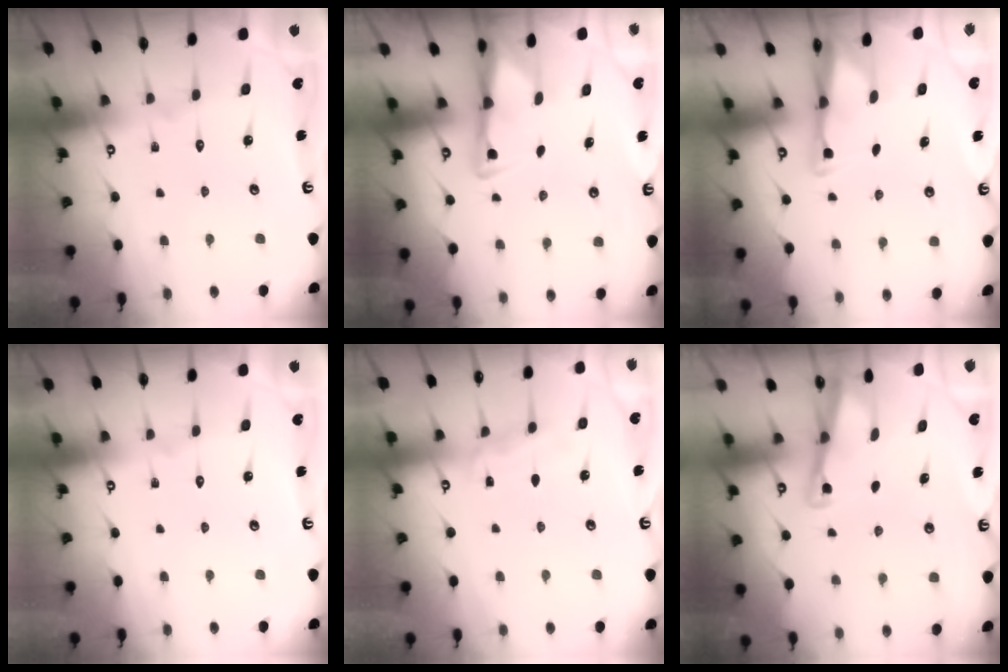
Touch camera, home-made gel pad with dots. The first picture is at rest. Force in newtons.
{"total": 2.9, "press": 2.9, "slide": 0.5}
{"total": 2.9, "press": 2.9, "slide": 0.4}
{"total": 0.0}
{"total": 5.1, "press": 5.0, "slide": 0.6}
{"total": 2.9, "press": 2.9, "slide": 0.4}